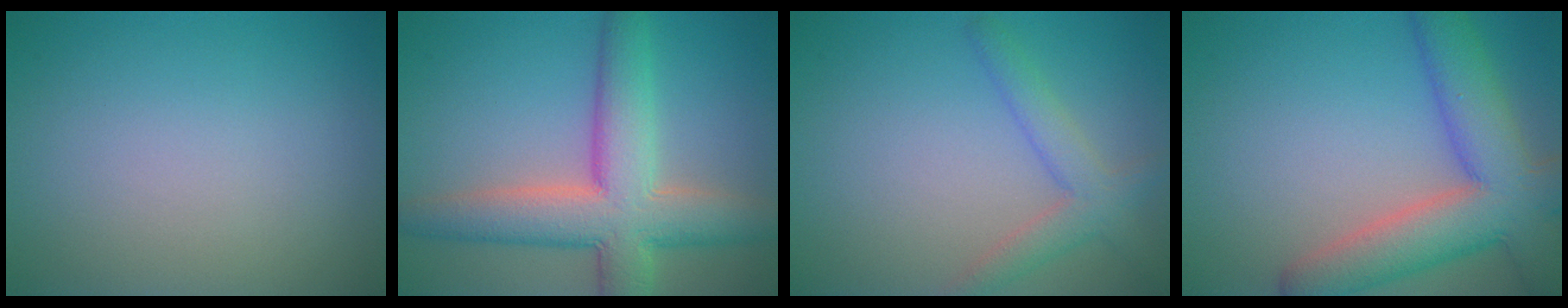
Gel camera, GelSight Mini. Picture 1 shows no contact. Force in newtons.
{"total": 8.6, "press": 8.6, "slide": 0.5}
{"total": 3.1, "press": 3.1, "slide": 0.1}
{"total": 8.8, "press": 8.8, "slide": 0.5}